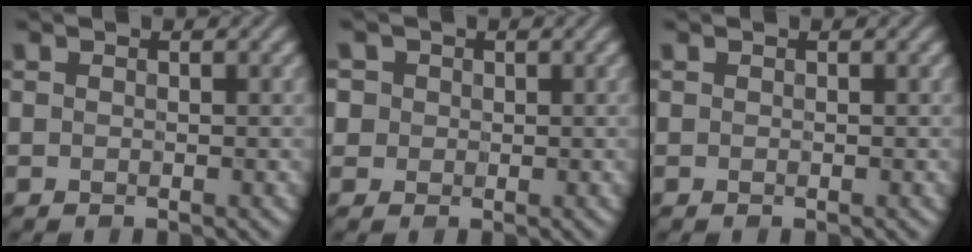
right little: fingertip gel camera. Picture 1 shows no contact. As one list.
[{"total": 1.3, "force": [0.1, 1.3, 0.1], "torque": [-0.009, -0.007, 0.012]}, {"total": 0.0}]